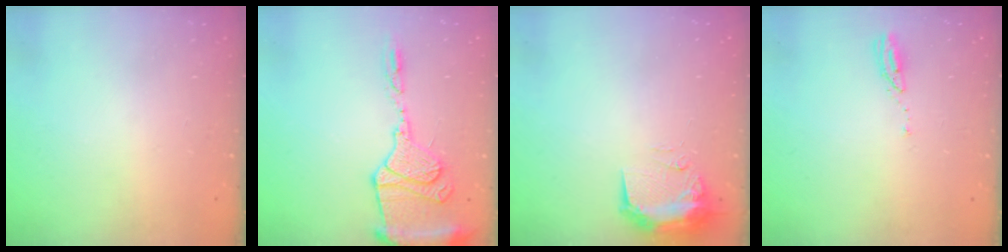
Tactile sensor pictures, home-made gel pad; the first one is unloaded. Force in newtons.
{"total": 14.7, "press": 14.6, "slide": 1.8}
{"total": 11.4, "press": 10.0, "slide": 5.4}
{"total": 3.0, "press": 2.9, "slide": 0.3}